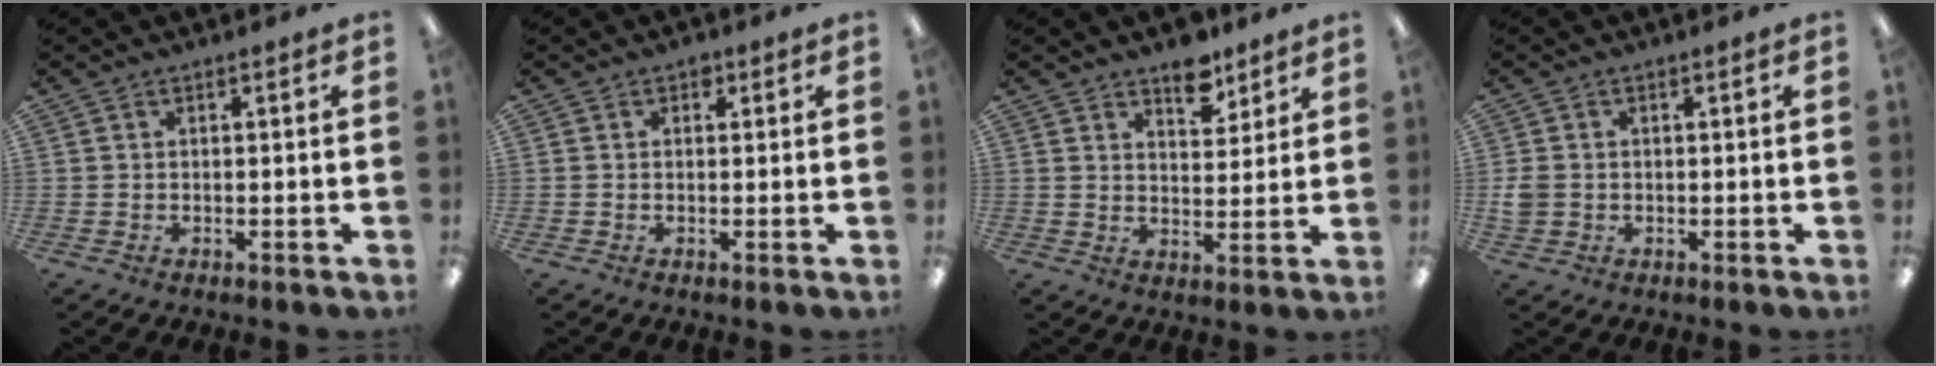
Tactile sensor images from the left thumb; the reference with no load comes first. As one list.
[{"total": 1.5, "force": [0.7, 1.1, 0.6], "torque": [-0.005, -0.001, 0.011]}, {"total": 7.4, "force": [5.7, 3.6, 2.9], "torque": [-0.017, -0.038, 0.095]}, {"total": 3.0, "force": [-0.1, 2.7, 1.3], "torque": [-0.014, 0.003, -0.003]}]